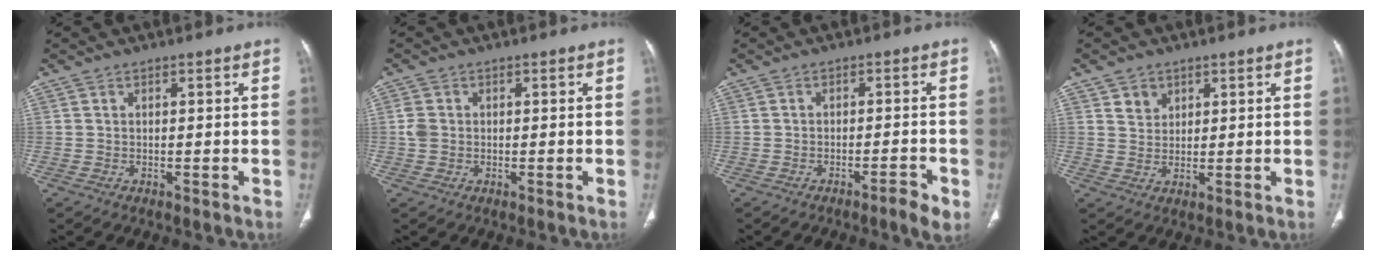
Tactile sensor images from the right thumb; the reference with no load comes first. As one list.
[{"total": 2.3, "force": [0.0, 1.9, 1.2], "torque": [-0.029, 0.004, -0.003]}, {"total": 3.5, "force": [-2.0, 0.5, 2.8], "torque": [-0.047, 0.011, -0.033]}, {"total": 3.1, "force": [1.9, 2.4, 0.8], "torque": [0.002, -0.014, 0.035]}]